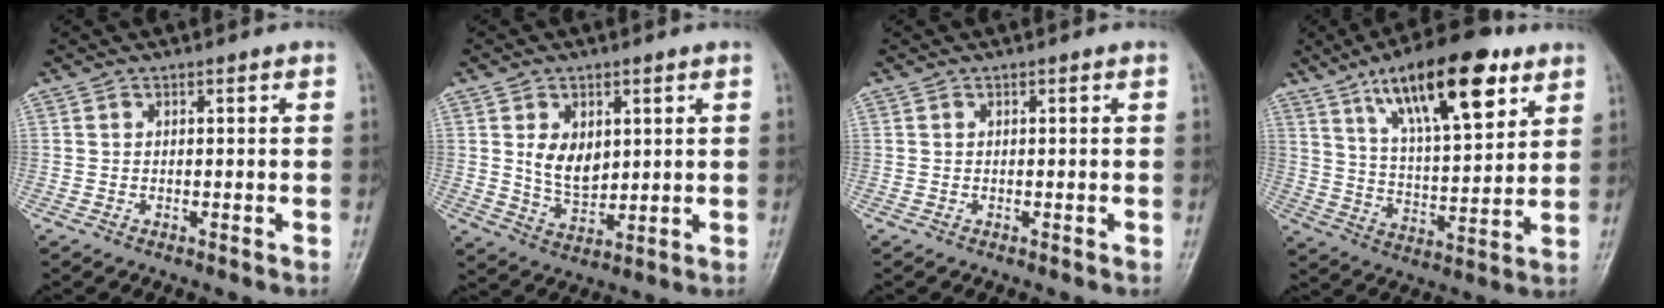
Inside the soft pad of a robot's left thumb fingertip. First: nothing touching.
{"total": 7.3, "force": [1.8, 4.9, 5.1], "torque": [-0.064, -0.019, 0.044]}
{"total": 0.0}
{"total": 20.2, "force": [10.9, 7.3, 15.3], "torque": [-0.216, -0.037, 0.183]}